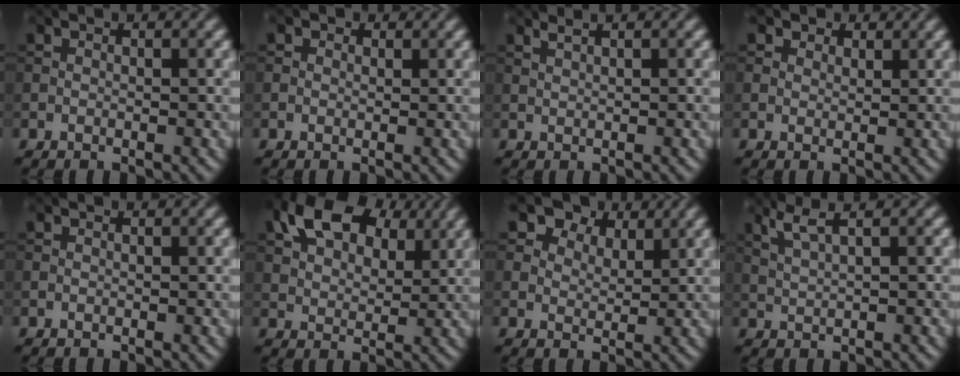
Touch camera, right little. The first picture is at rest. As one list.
[{"total": 0.7, "force": [0.2, 0.6, 0.2], "torque": [-0.001, -0.004, -0.001]}, {"total": 1.5, "force": [1.1, 0.4, 0.9], "torque": [-0.010, 0.001, 0.011]}, {"total": 1.9, "force": [1.3, 1.2, 0.6], "torque": [-0.012, -0.005, 0.016]}, {"total": 0.0}, {"total": 9.5, "force": [4.7, 5.6, 6.1], "torque": [-0.121, 0.018, 0.079]}, {"total": 6.5, "force": [4.8, 3.6, 2.4], "torque": [-0.057, -0.010, 0.080]}, {"total": 2.6, "force": [1.5, 0.5, 2.0], "torque": [-0.040, 0.005, 0.037]}]